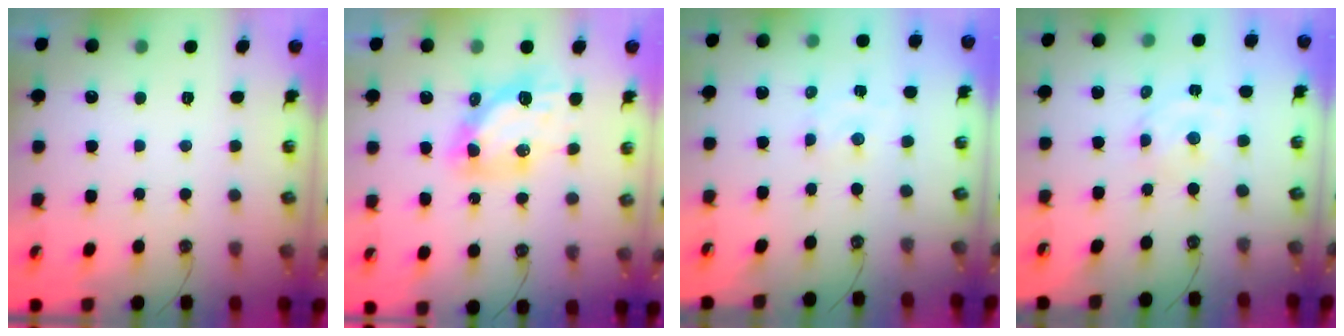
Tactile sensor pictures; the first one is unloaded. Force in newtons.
{"total": 10.7, "press": 10.6, "slide": 1.3}
{"total": 1.7, "press": 1.6, "slide": 0.3}
{"total": 3.0, "press": 3.0, "slide": 0.3}